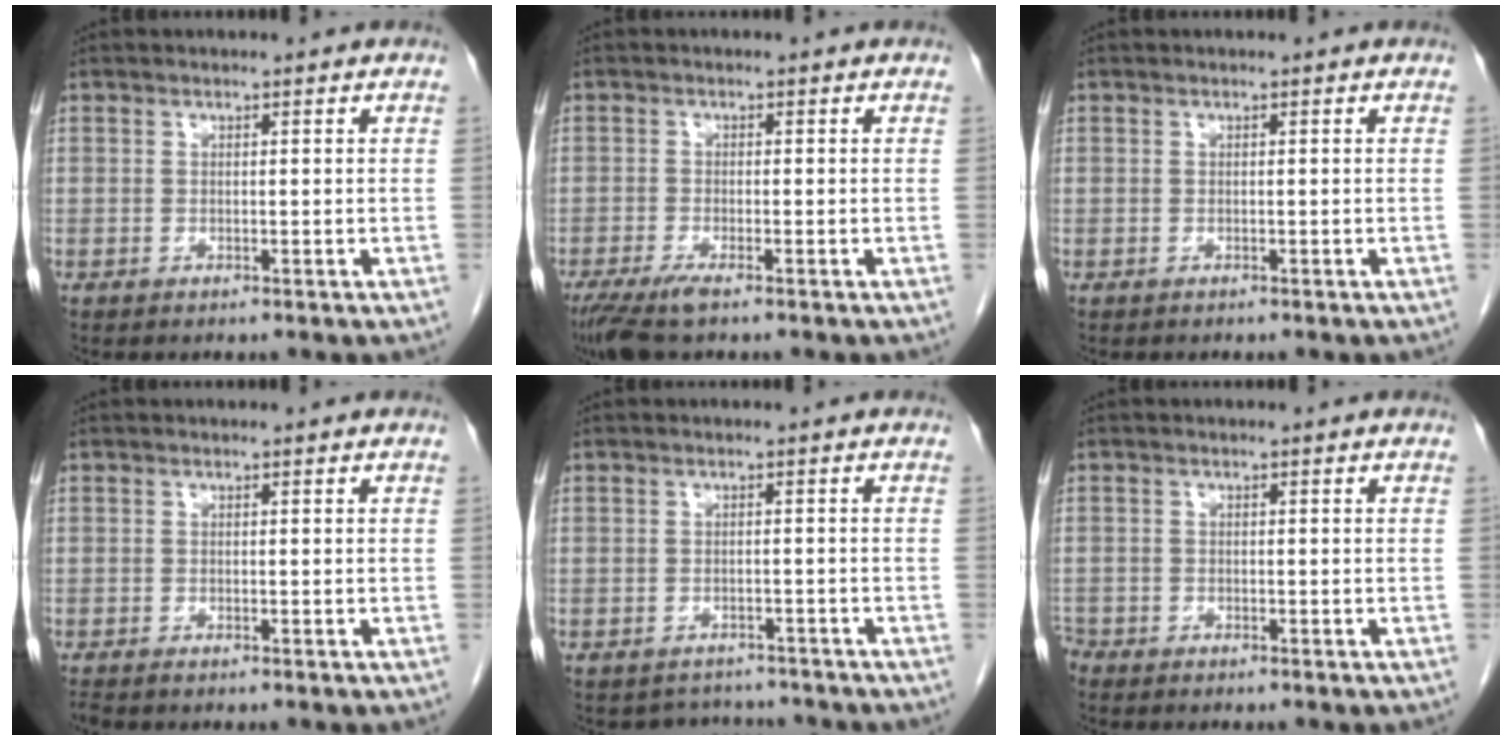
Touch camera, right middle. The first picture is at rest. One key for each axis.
{"total": 4.6, "fx": -3.2, "fy": 0.7, "fz": 3.3, "tx": -0.063, "ty": -0.013, "tz": -0.057}
{"total": 0.0}
{"total": 0.9, "fx": -0.8, "fy": 0.1, "fz": 0.3, "tx": -0.012, "ty": -0.004, "tz": -0.014}
{"total": 4.0, "fx": -3.7, "fy": 1.4, "fz": -0.5, "tx": 0.004, "ty": 0.011, "tz": -0.050}
{"total": 1.9, "fx": -1.7, "fy": 0.8, "fz": 0.2, "tx": -0.008, "ty": -0.001, "tz": -0.031}